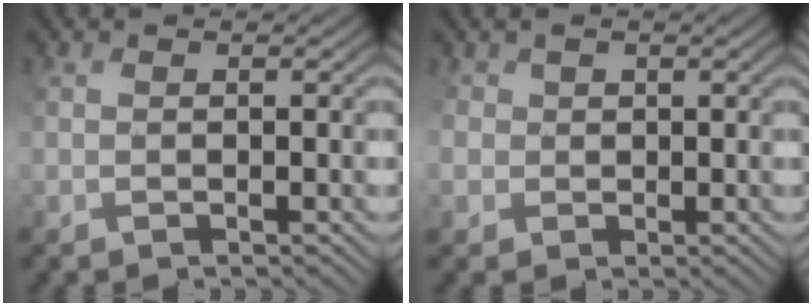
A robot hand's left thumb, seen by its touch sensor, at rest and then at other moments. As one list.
[{"total": 2.1, "force": [0.3, 1.2, -1.7], "torque": [0.029, -0.005, 0.013]}]